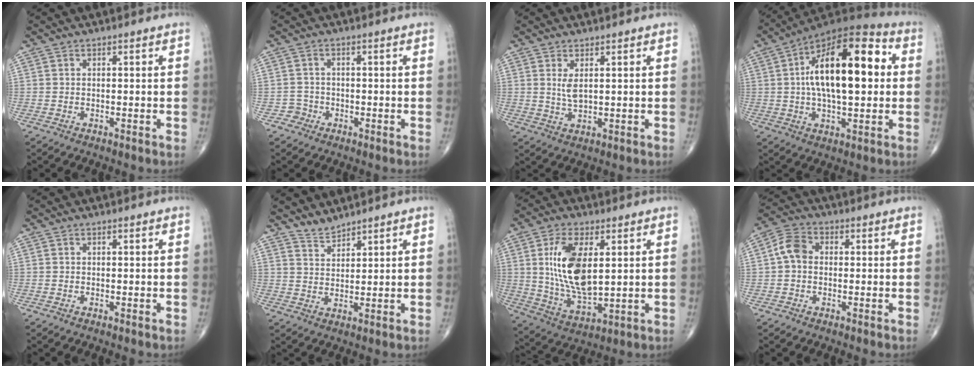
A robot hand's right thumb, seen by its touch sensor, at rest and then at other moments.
{"total": 2.0, "force": [-1.1, 1.7, -0.4], "torque": [0.021, 0.010, -0.027]}
{"total": 3.0, "force": [1.0, 1.1, 2.6], "torque": [-0.050, -0.011, 0.025]}
{"total": 21.8, "force": [2.8, 9.6, 19.4], "torque": [-0.298, 0.023, 0.035]}
{"total": 0.0}
{"total": 3.1, "force": [3.0, 0.5, 0.1], "torque": [0.005, -0.022, 0.062]}
{"total": 14.8, "force": [2.9, 7.1, 12.6], "torque": [-0.234, -0.021, 0.063]}
{"total": 5.3, "force": [0.0, 4.0, 3.4], "torque": [-0.059, 0.019, -0.009]}